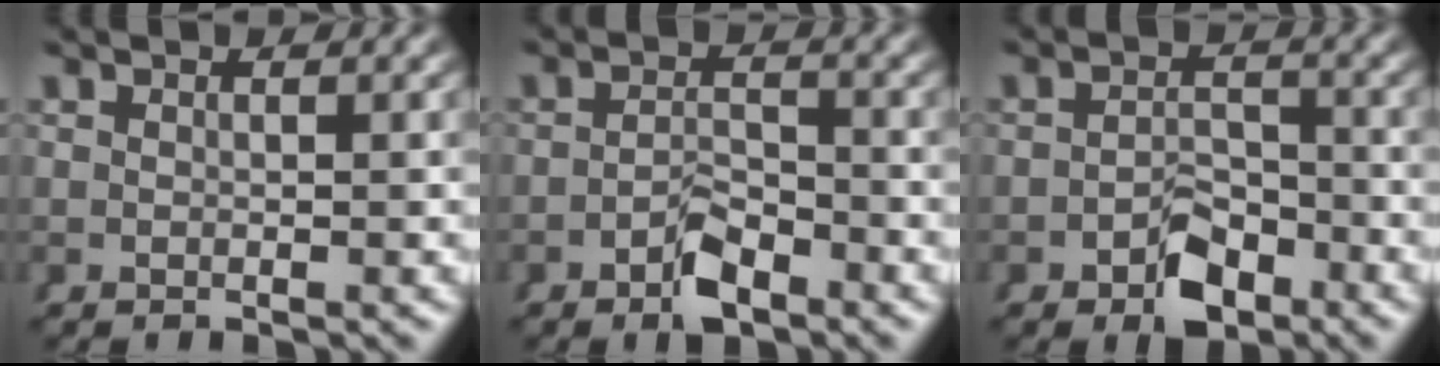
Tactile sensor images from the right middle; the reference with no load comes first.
{"total": 3.3, "force": [-2.5, 1.2, 1.7], "torque": [-0.016, -0.009, -0.042]}
{"total": 4.0, "force": [-2.6, 2.2, 2.0], "torque": [-0.015, -0.012, -0.042]}